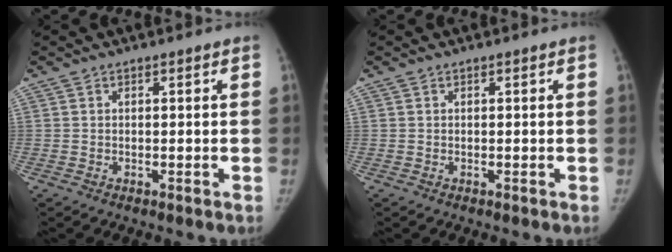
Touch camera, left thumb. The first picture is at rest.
{"total": 0.0}